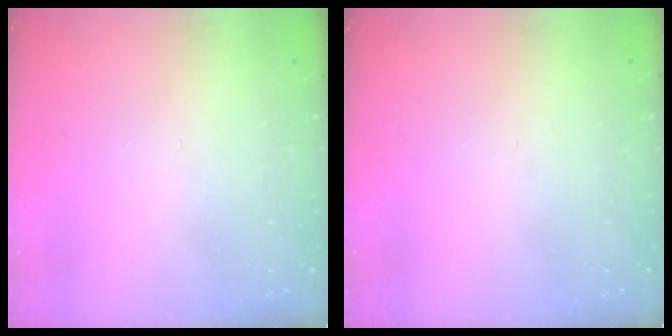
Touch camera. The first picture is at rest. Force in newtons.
{"total": 0.0}